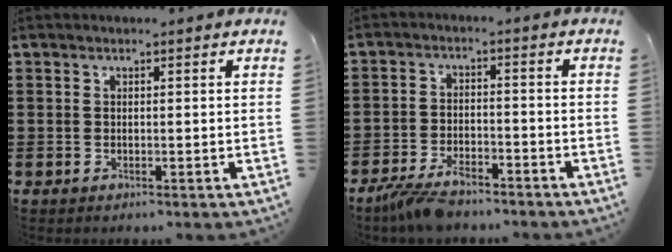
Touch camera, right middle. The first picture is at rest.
{"total": 4.9, "force": [-4.3, 1.4, 2.0], "torque": [-0.053, 0.000, -0.087]}